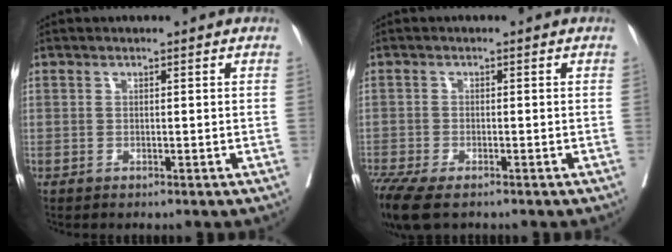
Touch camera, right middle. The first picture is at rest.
{"total": 8.8, "force": [-6.6, 2.6, 5.3], "torque": [-0.111, -0.014, -0.113]}